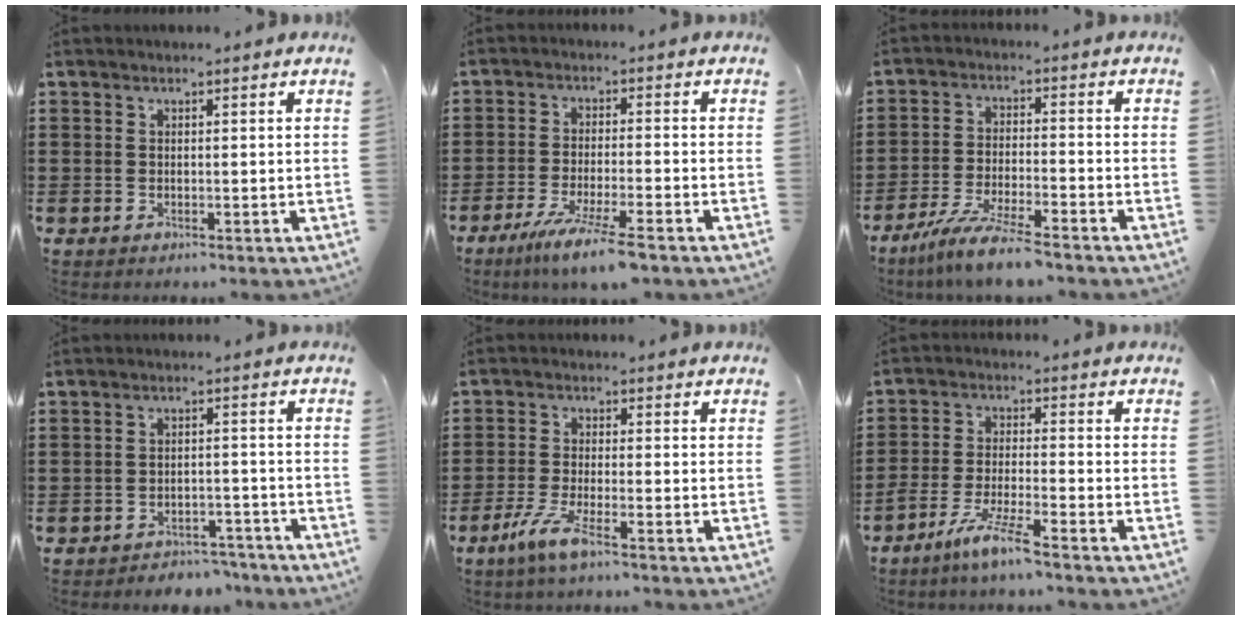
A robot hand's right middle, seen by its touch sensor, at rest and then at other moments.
{"total": 6.7, "force": [-5.2, 0.0, 4.2], "torque": [-0.085, -0.018, -0.095]}
{"total": 7.0, "force": [-6.1, -0.1, 3.4], "torque": [-0.076, -0.013, -0.118]}
{"total": 3.4, "force": [-3.4, 0.6, -0.2], "torque": [-0.003, 0.003, -0.073]}
{"total": 5.1, "force": [-3.2, 0.6, 3.9], "torque": [-0.090, -0.011, -0.062]}
{"total": 6.4, "force": [-5.2, -0.2, 3.6], "torque": [-0.083, -0.018, -0.102]}